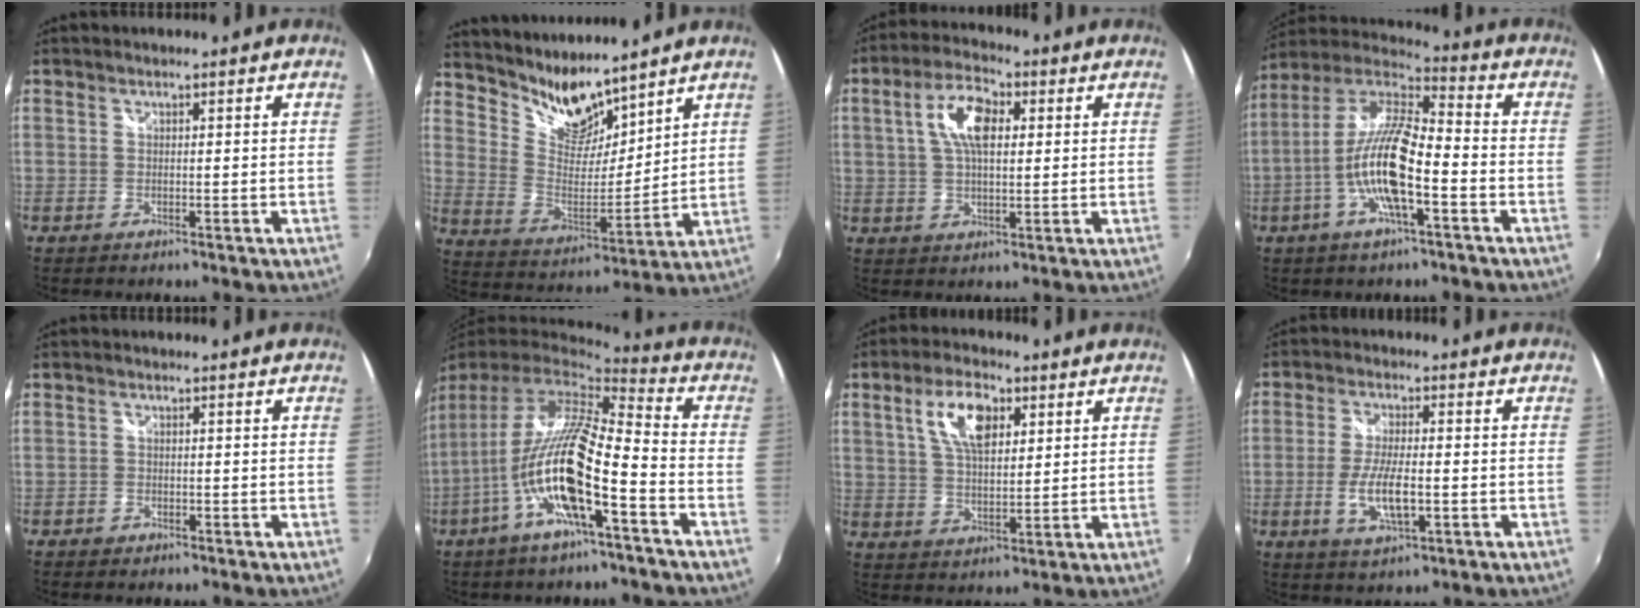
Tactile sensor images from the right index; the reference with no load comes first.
{"total": 11.8, "force": [10.1, 4.5, 4.3], "torque": [-0.089, -0.012, 0.197]}
{"total": 8.9, "force": [2.3, 4.2, 7.5], "torque": [-0.141, 0.019, 0.039]}
{"total": 14.9, "force": [-4.8, 3.7, 13.6], "torque": [-0.260, -0.003, -0.096]}
{"total": 1.5, "force": [-1.0, 1.1, 0.3], "torque": [-0.010, -0.001, -0.015]}
{"total": 17.1, "force": [-5.4, 3.4, 15.8], "torque": [-0.282, -0.018, -0.108]}
{"total": 9.2, "force": [3.7, 4.3, 7.2], "torque": [-0.135, 0.016, 0.068]}
{"total": 7.8, "force": [-1.9, 2.4, 7.2], "torque": [-0.145, -0.009, -0.034]}